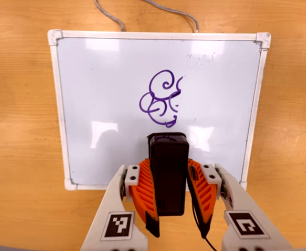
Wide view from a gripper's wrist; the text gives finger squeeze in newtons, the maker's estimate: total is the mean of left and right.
{"total": 7.7, "left": 6.2, "right": 9.3}